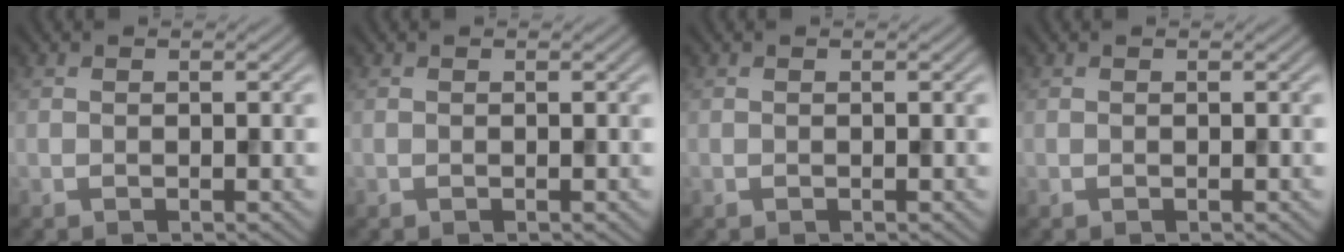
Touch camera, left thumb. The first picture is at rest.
{"total": 0.0}
{"total": 0.0}
{"total": 0.0}